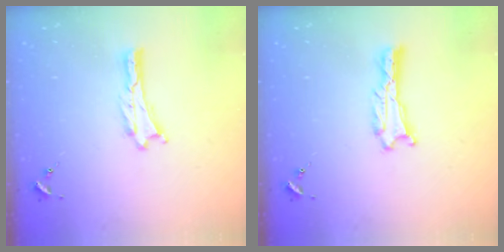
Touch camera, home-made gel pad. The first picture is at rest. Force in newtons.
{"total": 0.6, "press": 0.6, "slide": 0.1}